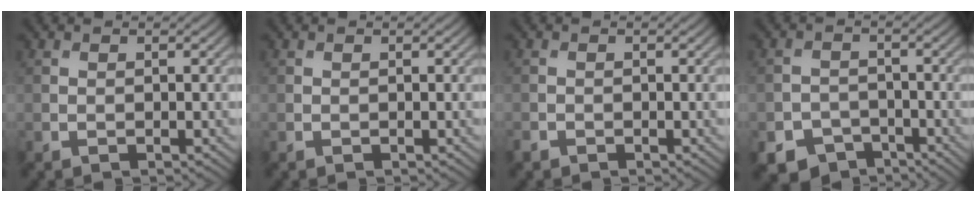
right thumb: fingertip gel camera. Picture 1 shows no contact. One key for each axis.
{"total": 0.0}
{"total": 0.8, "fx": -0.7, "fy": 0.4, "fz": 0.1, "tx": -0.003, "ty": -0.004, "tz": -0.015}
{"total": 5.2, "fx": -3.8, "fy": 3.2, "fz": 1.4, "tx": -0.024, "ty": -0.006, "tz": -0.066}